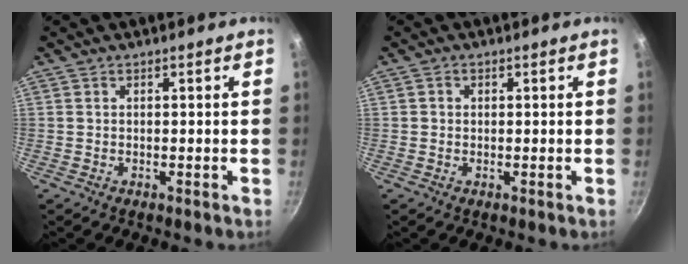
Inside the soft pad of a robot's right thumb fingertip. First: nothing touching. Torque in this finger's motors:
{"motor_torque": [-0.01, 0.13, 0.17, 0.38, 0.08]}